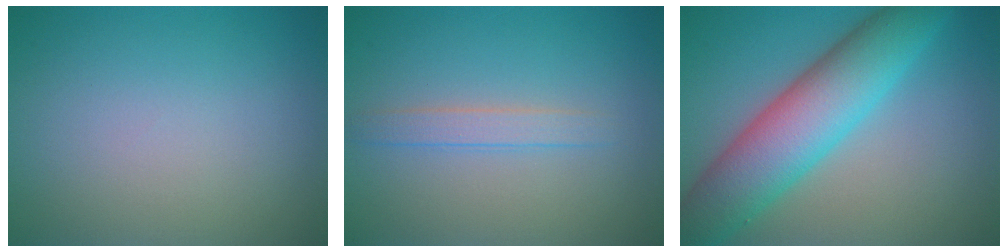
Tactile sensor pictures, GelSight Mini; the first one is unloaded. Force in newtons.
{"total": 1.7, "press": 1.7, "slide": 0.1}
{"total": 9.0, "press": 9.0, "slide": 0.2}